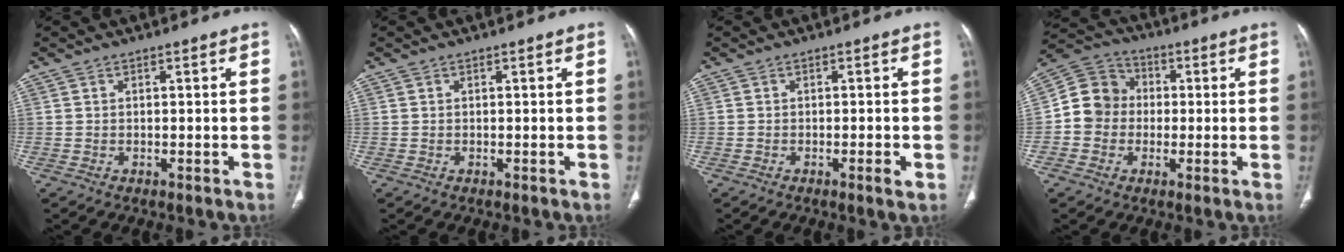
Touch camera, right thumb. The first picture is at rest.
{"total": 0.0}
{"total": 1.8, "force": [-0.8, 0.0, 1.6], "torque": [-0.028, -0.004, -0.013]}
{"total": 9.5, "force": [-0.6, 8.7, 3.7], "torque": [-0.043, 0.033, -0.023]}